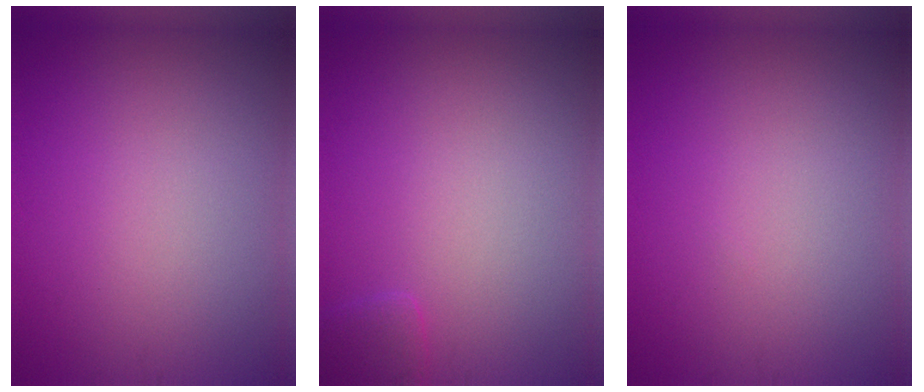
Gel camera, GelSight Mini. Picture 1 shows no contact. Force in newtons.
{"total": 1.3, "press": 1.3, "slide": 0.1}
{"total": 0.0}